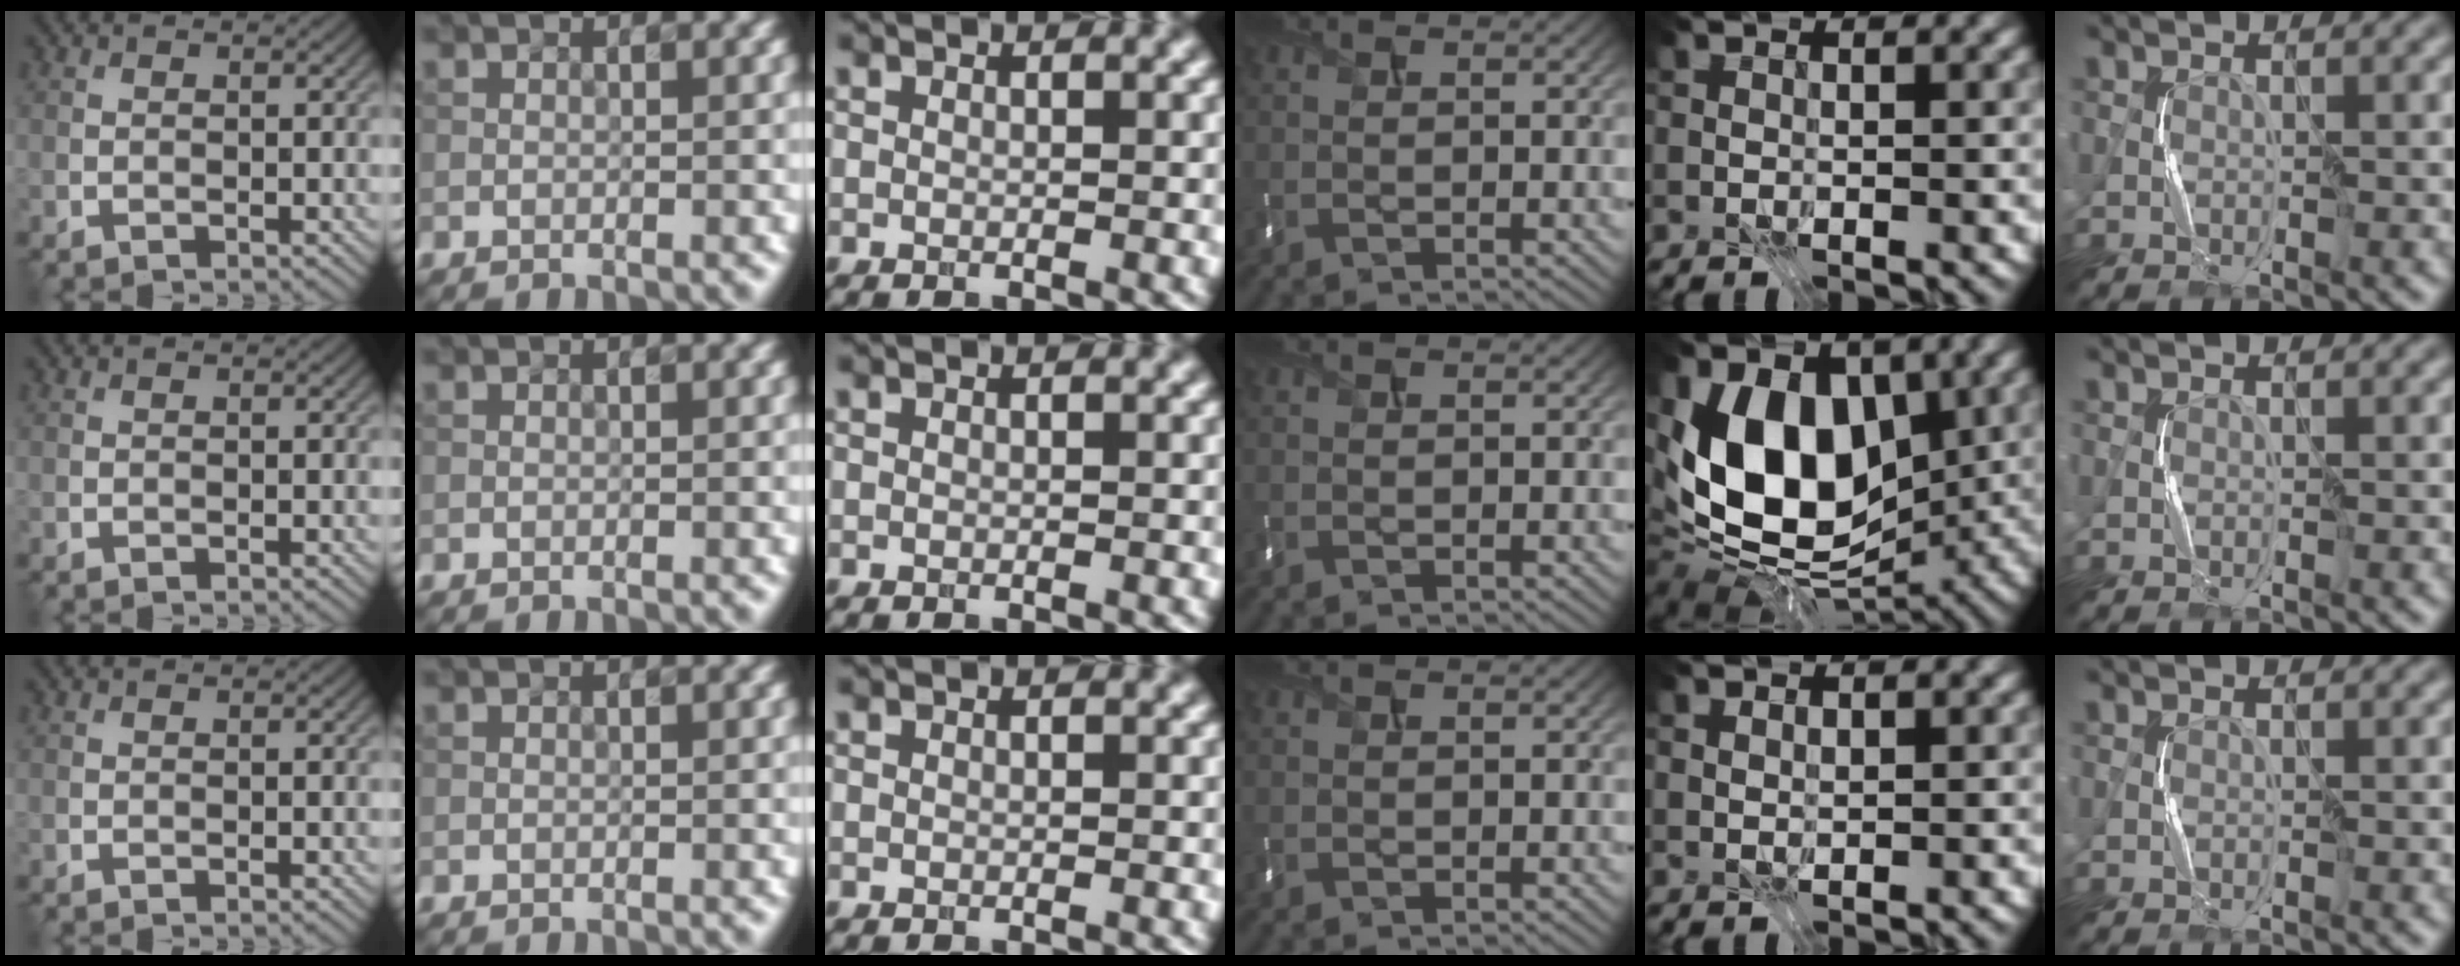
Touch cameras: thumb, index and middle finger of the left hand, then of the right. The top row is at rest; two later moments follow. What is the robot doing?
{"motion": "press", "object": "mouse"}